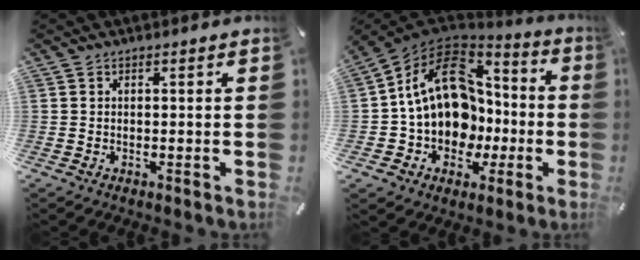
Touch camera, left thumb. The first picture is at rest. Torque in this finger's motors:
{"motor_torque": [0.25, 2.49, 2.77, 0.00, 0.31]}